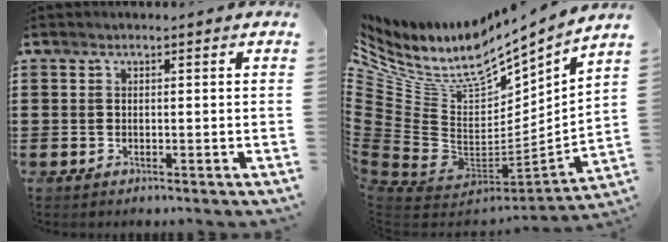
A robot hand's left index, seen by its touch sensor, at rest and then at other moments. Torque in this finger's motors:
{"motor_torque": [0.59, -0.08, -0.04, 0.11]}